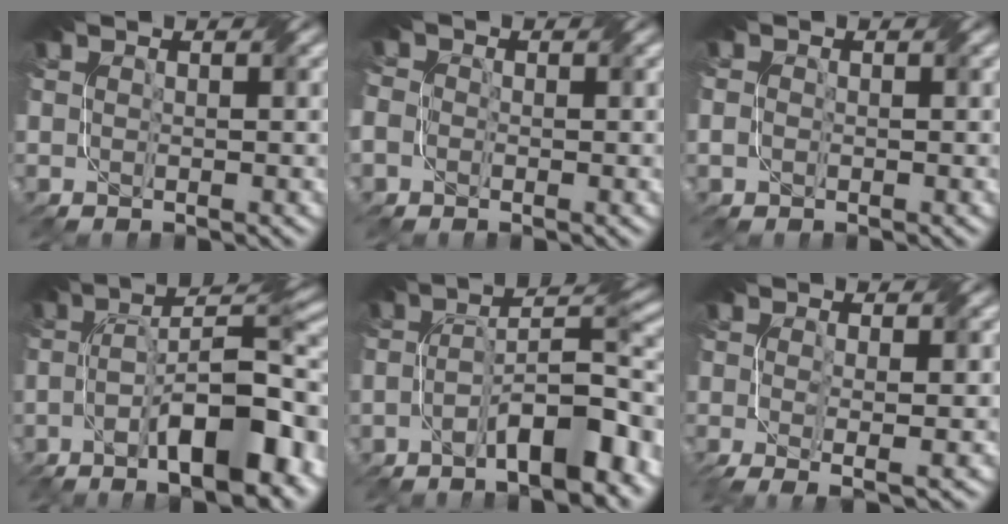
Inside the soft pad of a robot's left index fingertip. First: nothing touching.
{"total": 2.5, "force": [-0.3, 2.2, 1.1], "torque": [-0.019, 0.009, -0.015]}
{"total": 0.9, "force": [-0.2, 0.8, 0.4], "torque": [-0.010, -0.001, -0.005]}
{"total": 13.0, "force": [-5.8, 4.0, 11.0], "torque": [-0.168, 0.008, -0.094]}
{"total": 9.5, "force": [-4.9, 2.6, 7.7], "torque": [-0.112, 0.016, -0.086]}
{"total": 3.6, "force": [-0.6, 0.9, 3.5], "torque": [-0.058, -0.008, -0.010]}